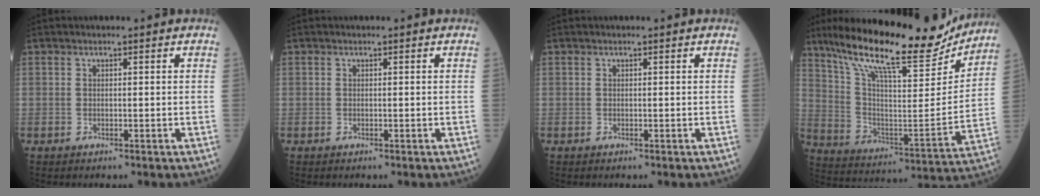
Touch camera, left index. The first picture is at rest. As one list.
[{"total": 0.0}, {"total": 0.0}, {"total": 24.1, "force": [20.2, 4.1, 12.6], "torque": [-0.221, -0.015, 0.312]}]